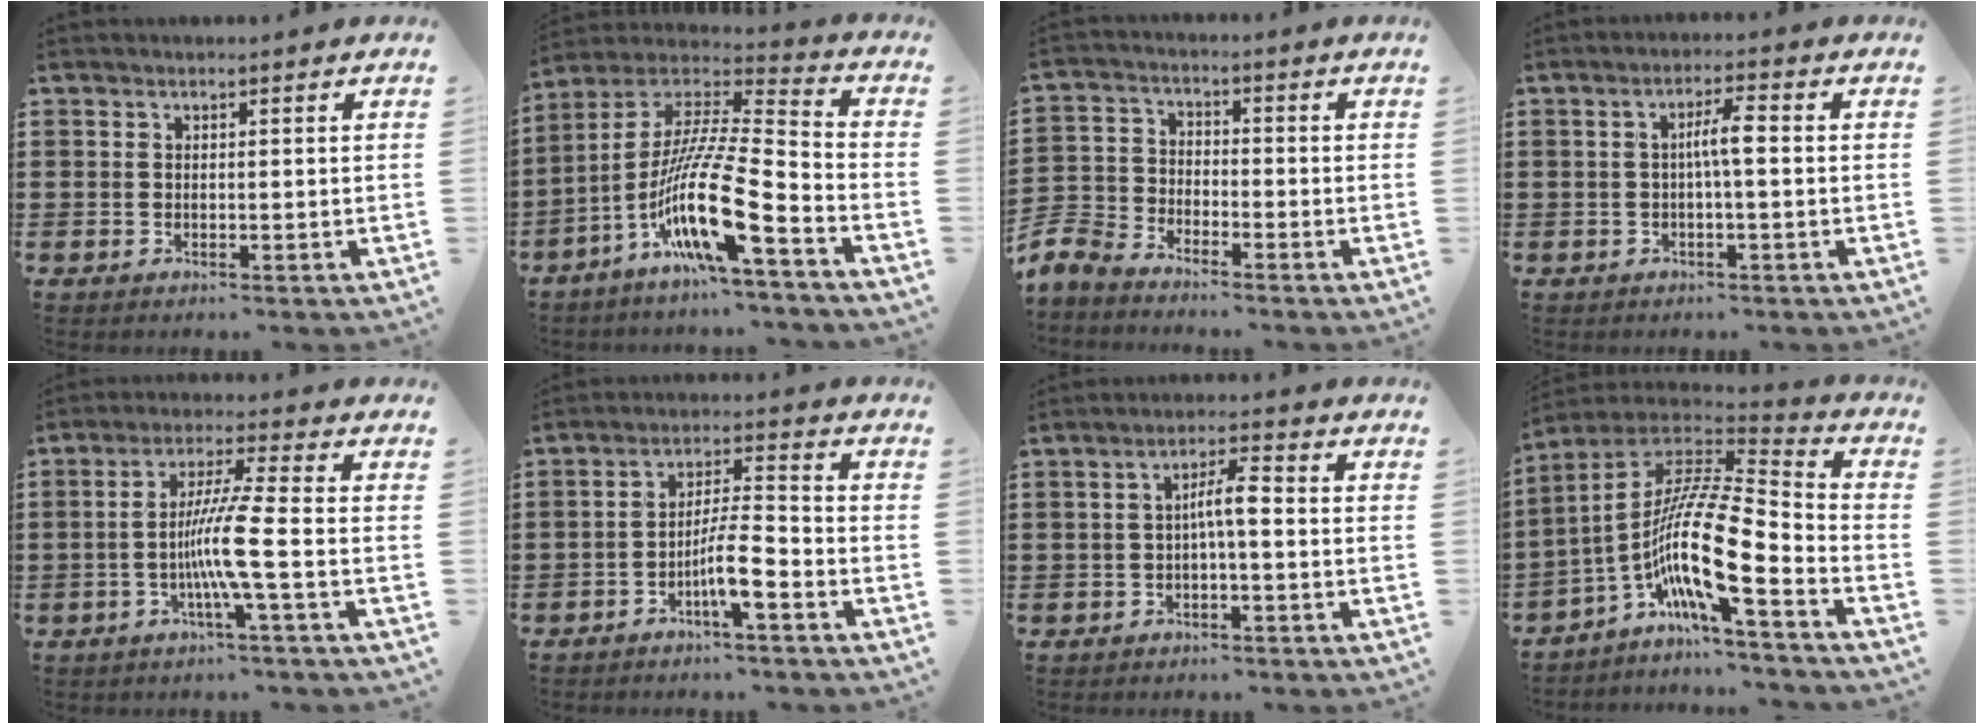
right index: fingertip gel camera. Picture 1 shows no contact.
{"total": 16.2, "force": [-8.4, 2.5, 13.6], "torque": [-0.285, -0.014, -0.161]}
{"total": 5.7, "force": [-5.5, 1.0, 0.8], "torque": [-0.048, -0.003, -0.120]}
{"total": 3.7, "force": [-0.2, 0.4, 3.7], "torque": [-0.069, 0.005, -0.008]}
{"total": 8.0, "force": [-2.2, -0.6, 7.6], "torque": [-0.154, -0.016, -0.049]}
{"total": 6.5, "force": [-3.5, 1.0, 5.4], "torque": [-0.107, 0.001, -0.067]}
{"total": 4.0, "force": [-0.5, 0.8, 3.9], "torque": [-0.073, 0.009, -0.013]}
{"total": 15.4, "force": [-5.6, 3.5, 13.9], "torque": [-0.299, -0.021, -0.115]}